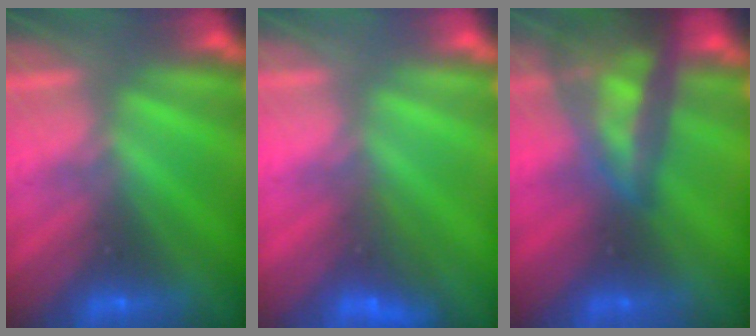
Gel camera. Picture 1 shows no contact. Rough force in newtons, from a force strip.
{"total": 3.8}
{"total": 12.7}